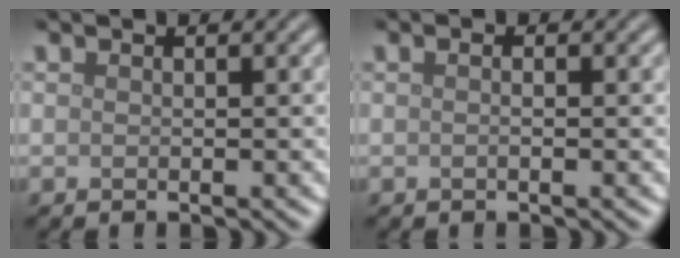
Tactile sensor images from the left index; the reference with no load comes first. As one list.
[{"total": 0.8, "force": [0.1, 0.2, 0.8], "torque": [-0.009, -0.010, -0.002]}]